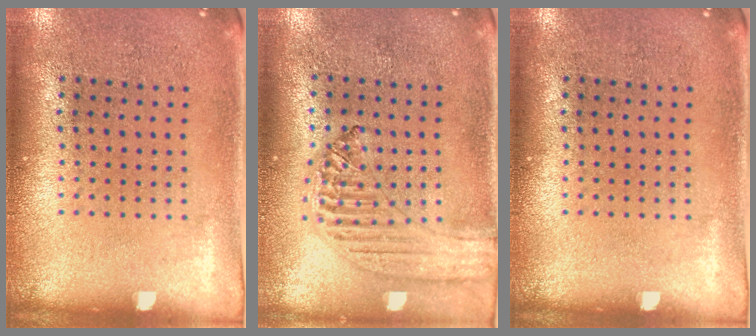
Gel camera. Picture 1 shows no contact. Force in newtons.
{"total": 1.2, "press": 1.2, "slide": 0.1}
{"total": 0.0}